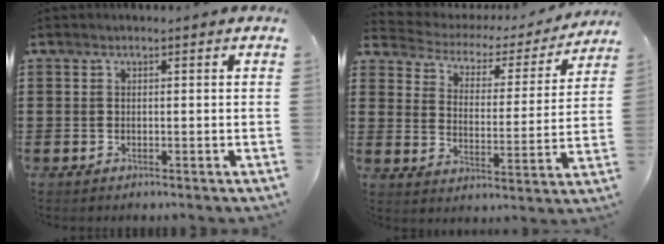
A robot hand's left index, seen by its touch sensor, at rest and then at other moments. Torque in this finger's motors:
{"motor_torque": [0.93, -1.20, 0.25, -0.02]}